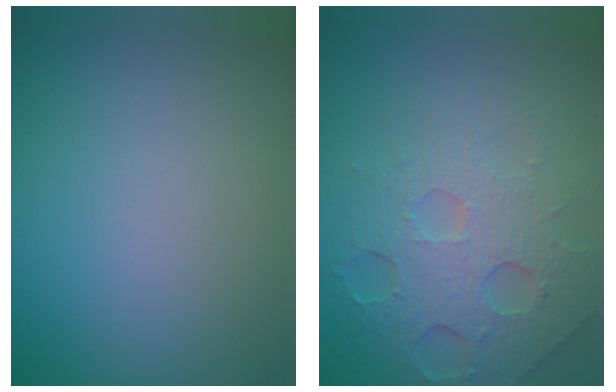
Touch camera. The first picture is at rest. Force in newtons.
{"total": 6.6, "press": 4.7, "slide": 4.7}